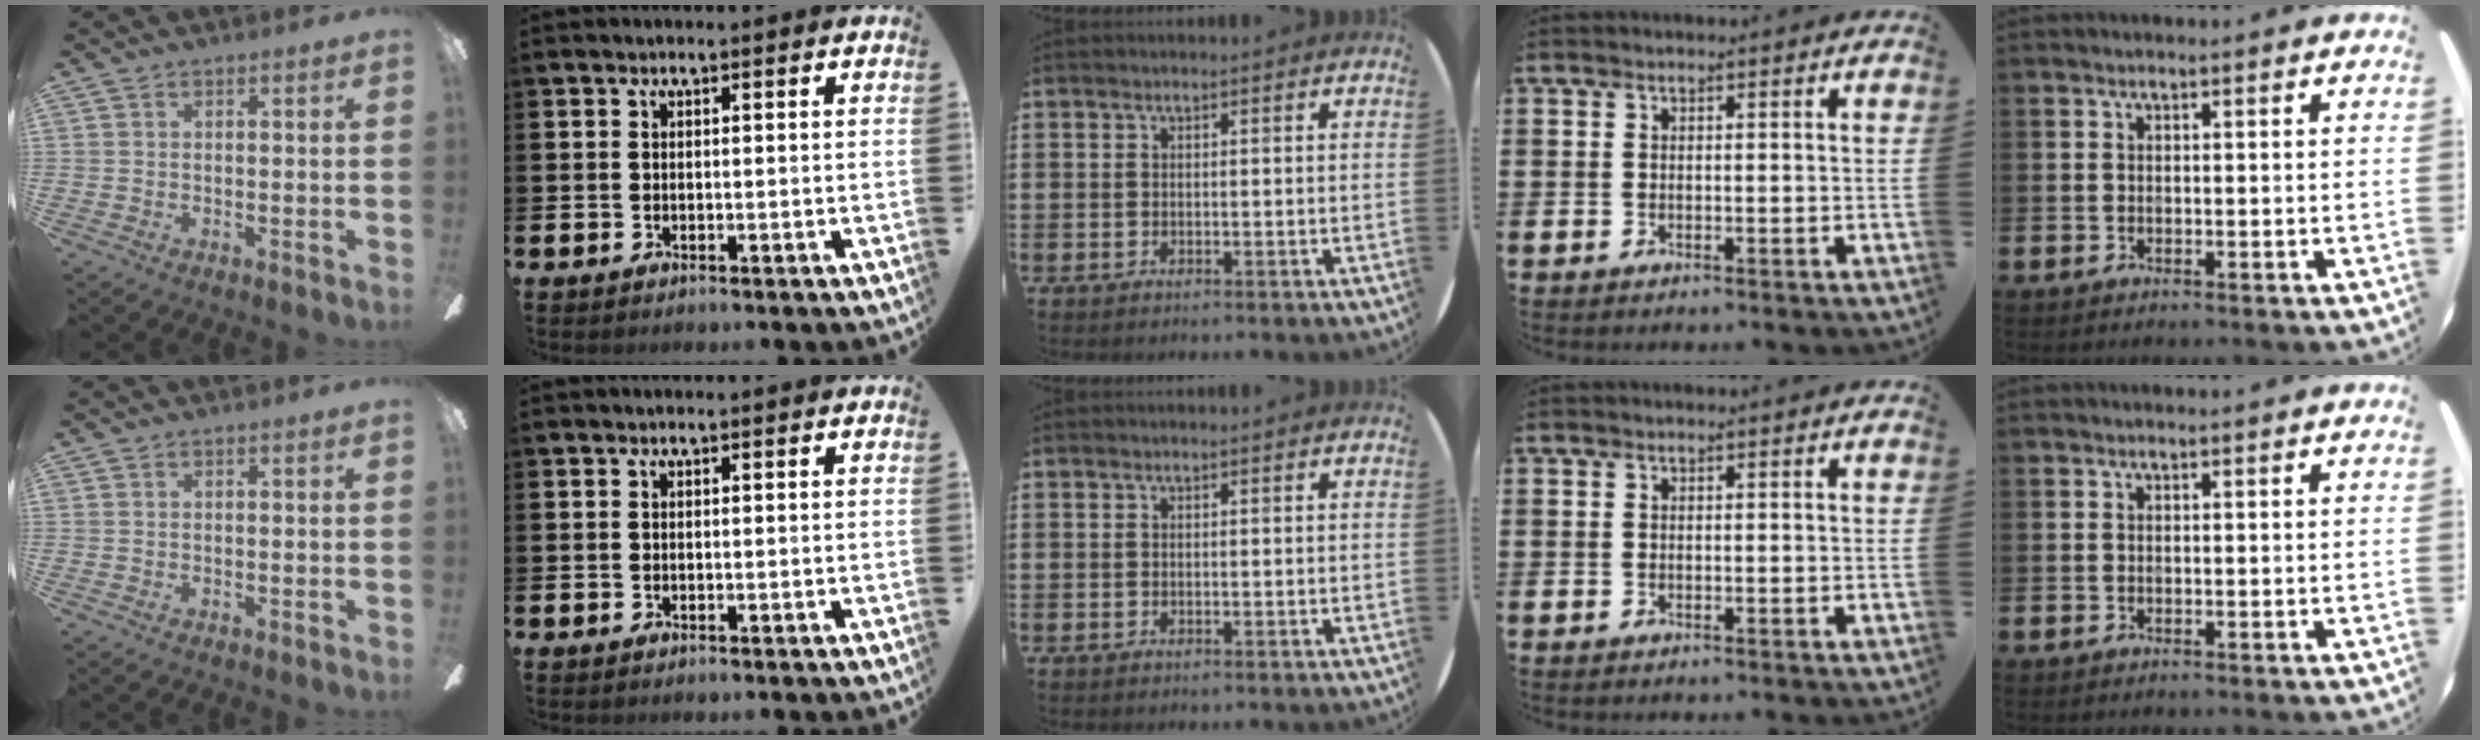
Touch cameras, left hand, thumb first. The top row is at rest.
{}